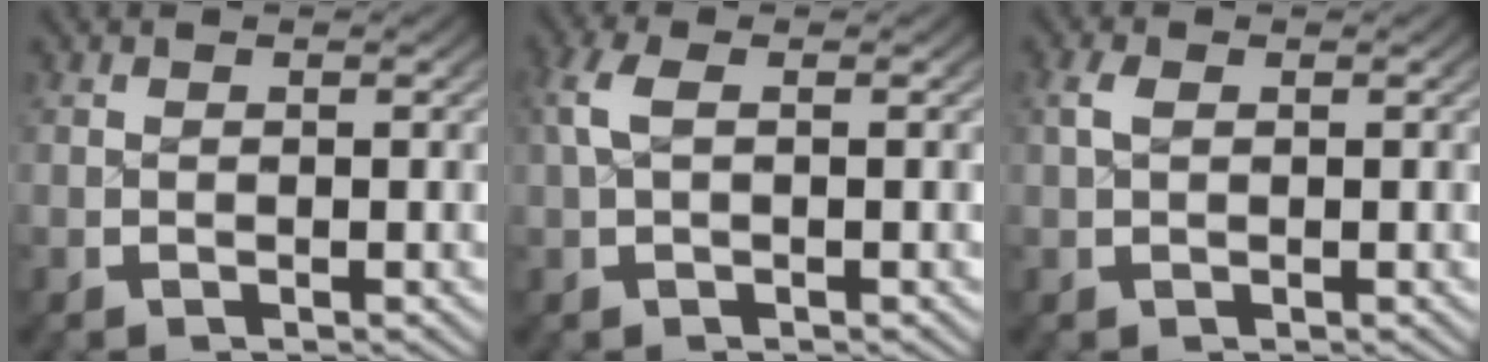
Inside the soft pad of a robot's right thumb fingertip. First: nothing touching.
{"total": 2.1, "force": [0.5, 0.7, 1.9], "torque": [-0.050, 0.006, 0.014]}
{"total": 1.2, "force": [0.5, 0.6, 0.9], "torque": [-0.025, 0.002, 0.013]}